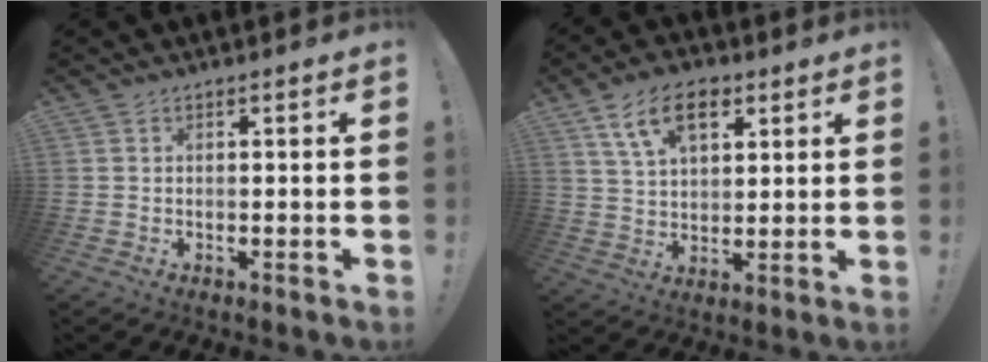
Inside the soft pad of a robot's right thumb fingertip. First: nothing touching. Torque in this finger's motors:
{"motor_torque": [0.80, 0.81, 0.25, -0.02, 0.24]}